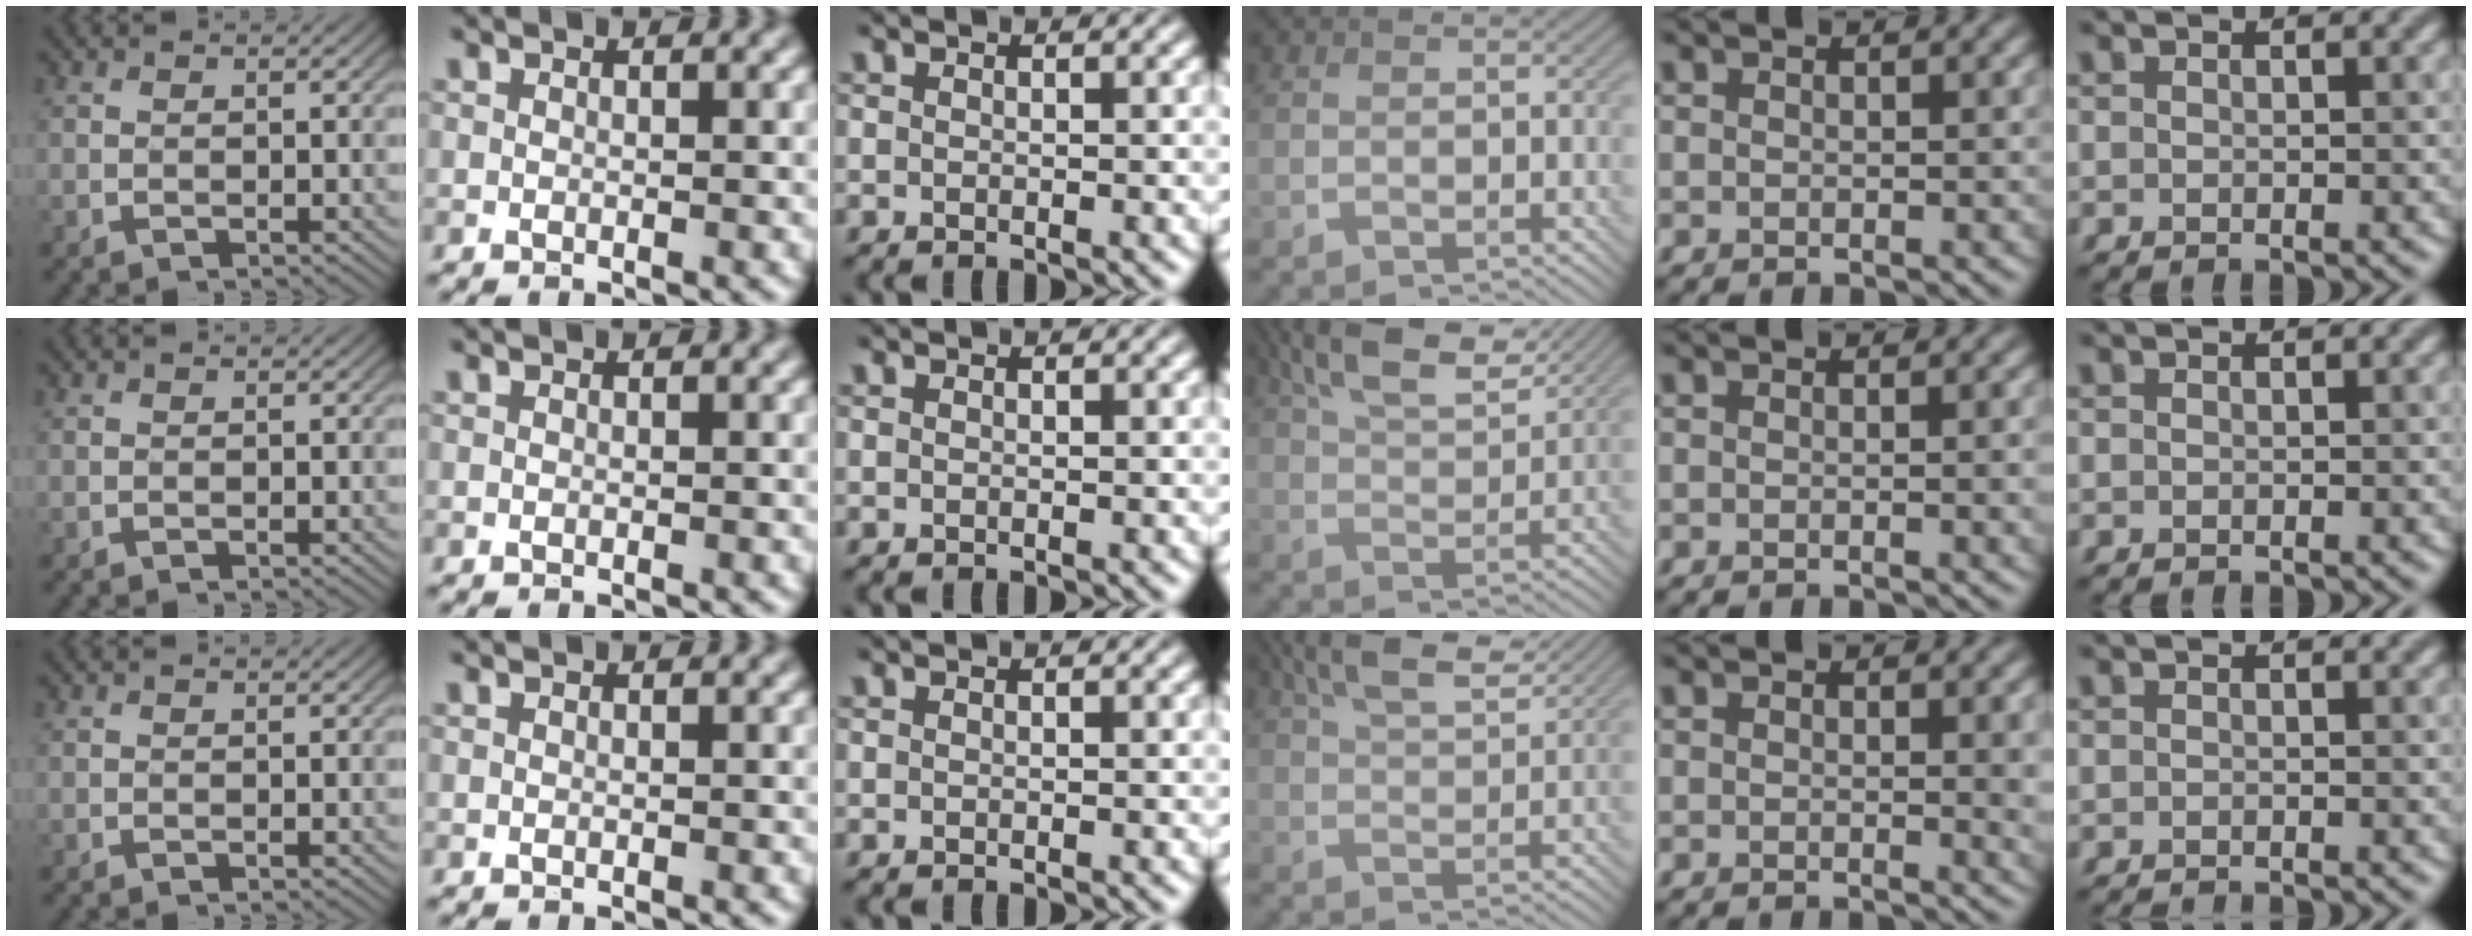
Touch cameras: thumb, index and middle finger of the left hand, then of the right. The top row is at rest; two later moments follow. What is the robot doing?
{"motion": "insert", "object": "bottle cap"}